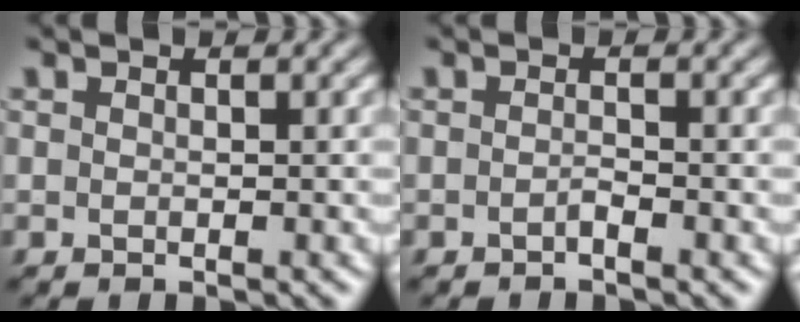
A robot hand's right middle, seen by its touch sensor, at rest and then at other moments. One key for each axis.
{"total": 0.7, "fx": -0.5, "fy": 0.1, "fz": 0.5, "tx": -0.012, "ty": 0.004, "tz": -0.010}